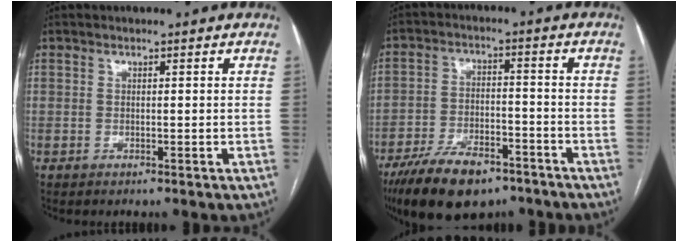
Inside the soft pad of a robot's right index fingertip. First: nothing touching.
{"total": 13.8, "force": [-10.0, 5.2, 8.0], "torque": [-0.144, -0.009, -0.168]}